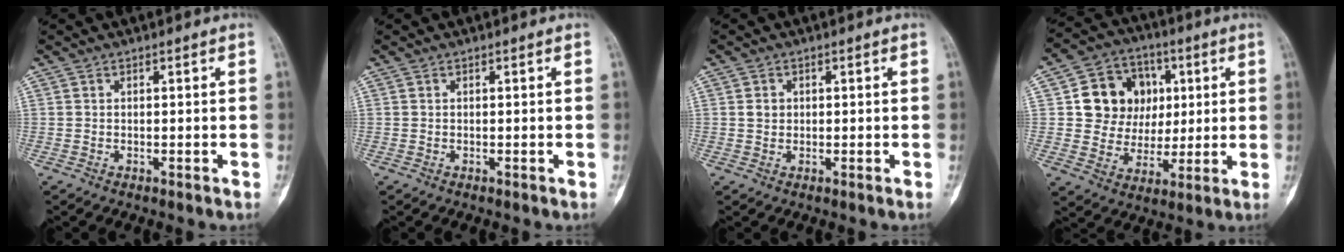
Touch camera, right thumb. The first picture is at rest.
{"total": 0.0}
{"total": 1.6, "force": [0.3, 1.4, 0.7], "torque": [-0.008, 0.002, 0.006]}
{"total": 13.6, "force": [2.9, 11.9, 5.9], "torque": [-0.048, 0.002, 0.054]}